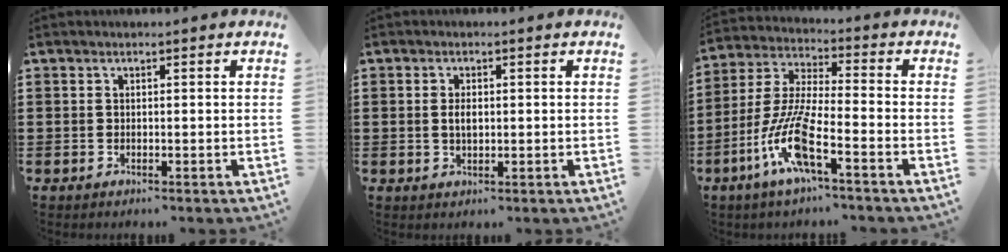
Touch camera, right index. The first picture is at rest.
{"total": 2.3, "force": [0.1, 1.0, 2.0], "torque": [-0.041, 0.004, -0.001]}
{"total": 10.4, "force": [-5.4, 1.5, 8.8], "torque": [-0.214, -0.017, -0.112]}